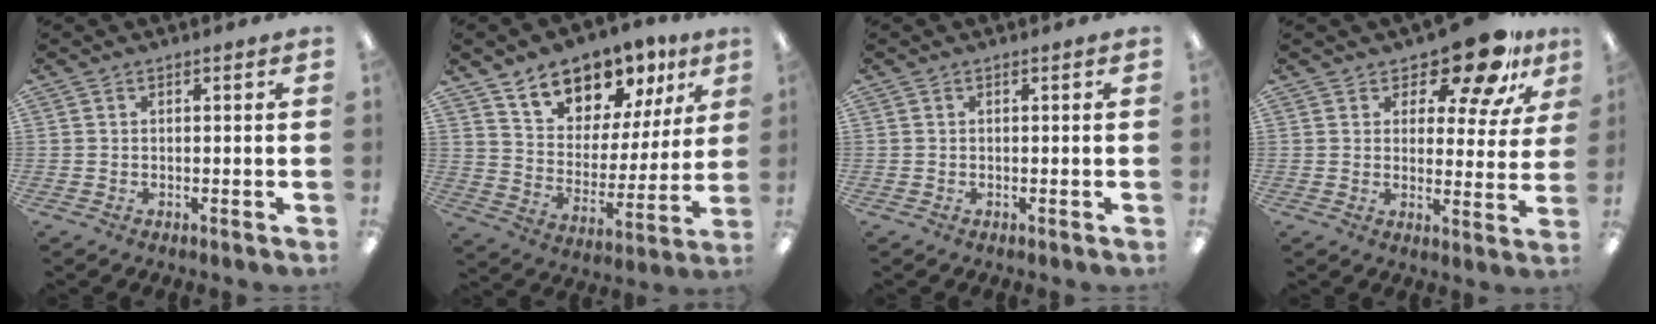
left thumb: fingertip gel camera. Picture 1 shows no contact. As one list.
[{"total": 13.2, "force": [10.8, 6.9, 3.0], "torque": [-0.053, -0.085, 0.197]}, {"total": 0.0}, {"total": 13.6, "force": [10.4, 5.4, 6.9], "torque": [-0.099, -0.065, 0.181]}]